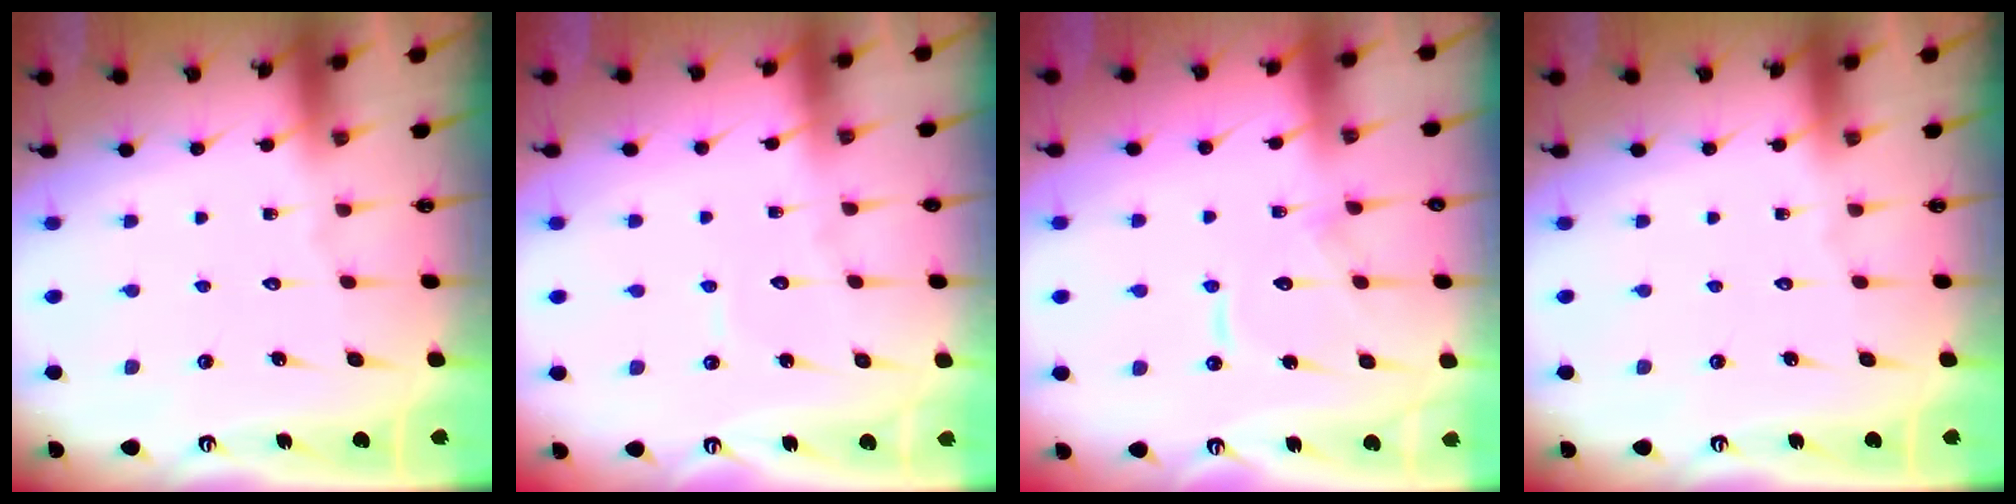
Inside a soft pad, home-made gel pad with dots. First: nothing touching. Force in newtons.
{"total": 3.7, "press": 3.7, "slide": 0.5}
{"total": 9.8, "press": 9.7, "slide": 0.8}
{"total": 0.0}